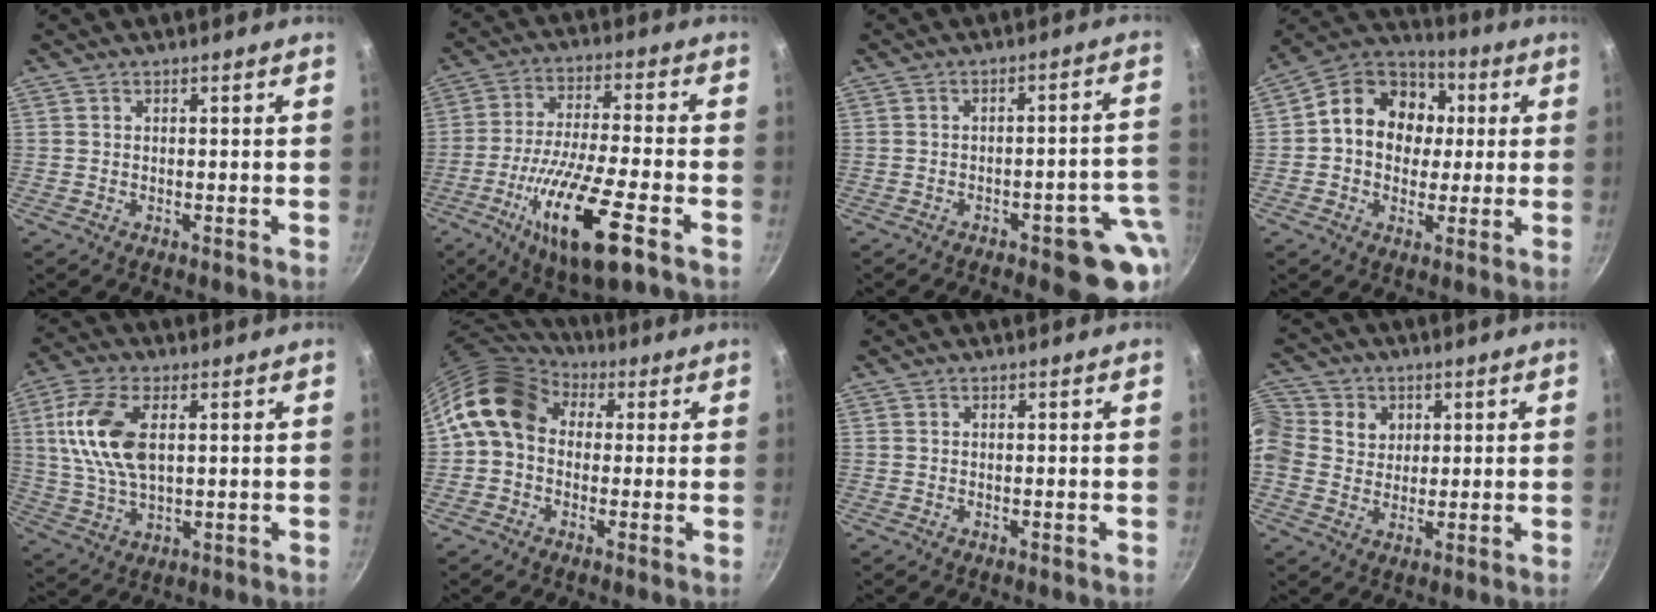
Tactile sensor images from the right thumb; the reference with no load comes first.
{"total": 17.4, "force": [-7.6, 3.8, 15.2], "torque": [-0.279, 0.019, -0.138]}
{"total": 11.1, "force": [-4.2, 4.3, 9.3], "torque": [-0.061, 0.040, -0.046]}
{"total": 15.0, "force": [1.9, 12.3, 8.4], "torque": [-0.098, 0.027, 0.012]}
{"total": 12.7, "force": [2.7, 6.6, 10.5], "torque": [-0.207, 0.001, 0.050]}
{"total": 11.9, "force": [2.4, 9.3, 7.1], "torque": [-0.107, 0.019, 0.019]}
{"total": 0.0}
{"total": 12.4, "force": [3.0, 11.1, 4.5], "torque": [-0.094, 0.013, 0.044]}